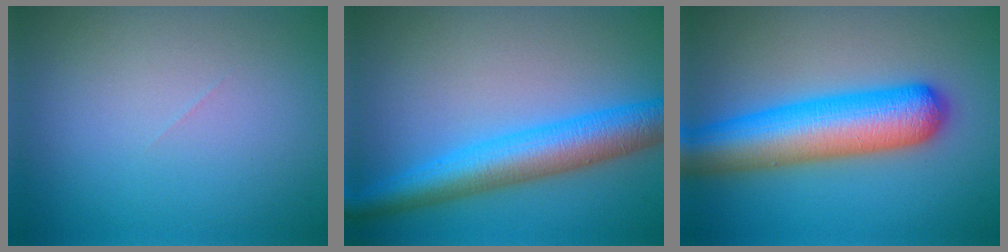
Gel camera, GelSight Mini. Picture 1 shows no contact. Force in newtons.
{"total": 6.5, "press": 6.5, "slide": 0.1}
{"total": 8.7, "press": 8.7, "slide": 0.3}